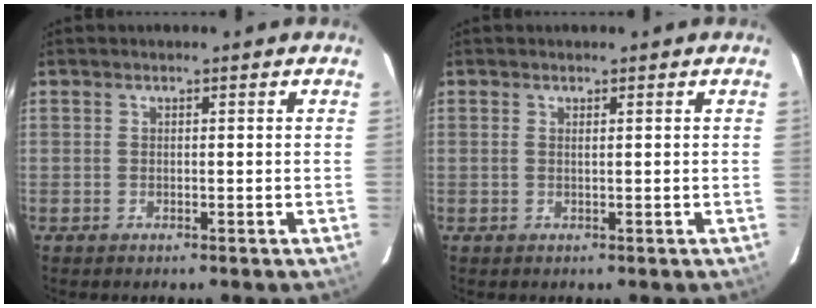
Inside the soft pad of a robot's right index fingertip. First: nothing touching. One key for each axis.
{"total": 0.5, "fx": 0.3, "fy": -0.1, "fz": 0.4, "tx": -0.010, "ty": 0.001, "tz": 0.005}